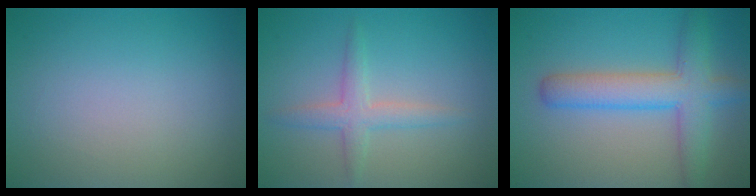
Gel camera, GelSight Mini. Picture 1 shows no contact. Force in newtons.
{"total": 2.5, "press": 2.5, "slide": 0.1}
{"total": 4.6, "press": 4.5, "slide": 0.2}